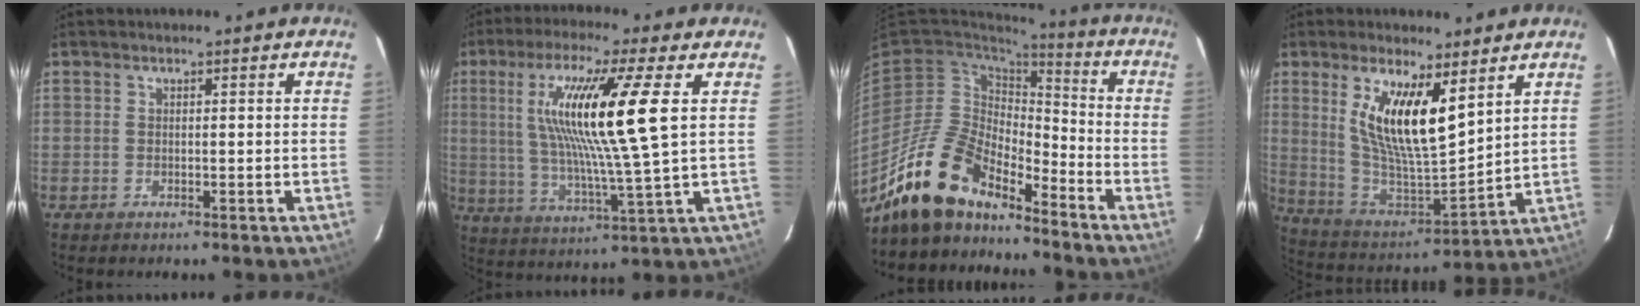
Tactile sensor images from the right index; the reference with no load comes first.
{"total": 16.5, "force": [4.4, -0.1, 15.9], "torque": [-0.286, -0.003, 0.085]}
{"total": 15.6, "force": [-13.2, 5.2, 6.5], "torque": [-0.133, -0.003, -0.248]}
{"total": 15.7, "force": [7.3, 4.7, 13.1], "torque": [-0.252, -0.009, 0.146]}